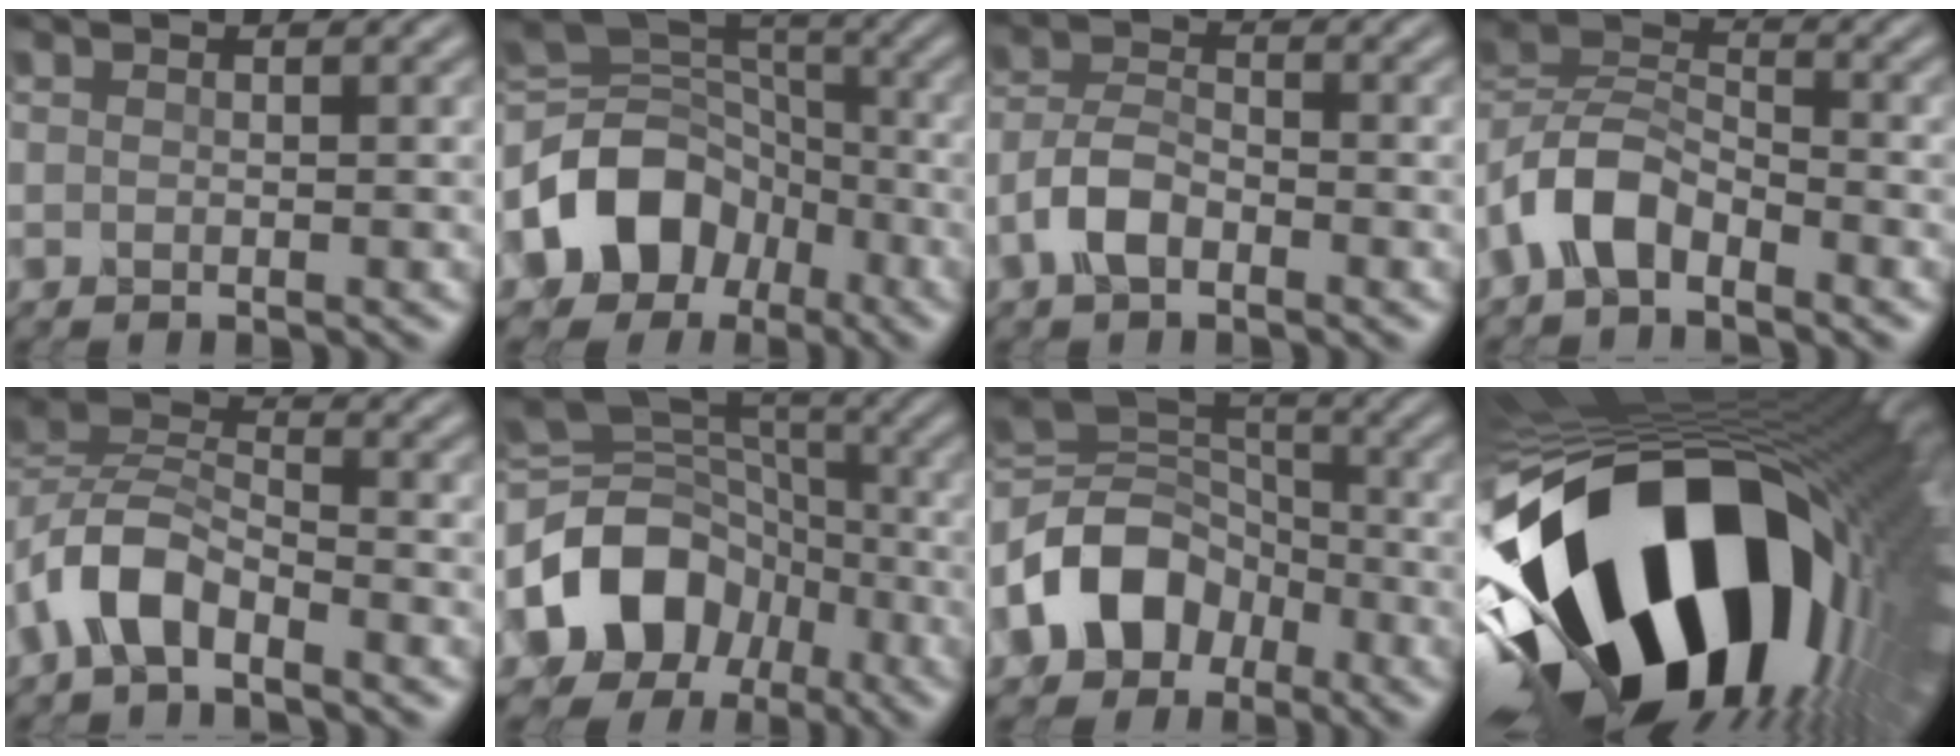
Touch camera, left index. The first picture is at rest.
{"total": 9.3, "force": [-3.5, 7.0, 5.0], "torque": [-0.098, 0.008, -0.067]}
{"total": 3.2, "force": [-2.0, 1.4, 2.1], "torque": [-0.048, 0.012, -0.048]}
{"total": 5.5, "force": [-3.5, 2.7, 3.3], "torque": [-0.072, 0.012, -0.082]}
{"total": 5.1, "force": [-3.4, 2.2, 3.1], "torque": [-0.068, 0.011, -0.078]}
{"total": 11.7, "force": [-3.6, 9.2, 6.2], "torque": [-0.139, -0.002, -0.063]}
{"total": 8.0, "force": [-3.6, 5.9, 4.1], "torque": [-0.067, 0.015, -0.078]}
{"total": 21.6, "force": [-4.6, 12.0, 17.3], "torque": [-0.325, -0.074, -0.061]}